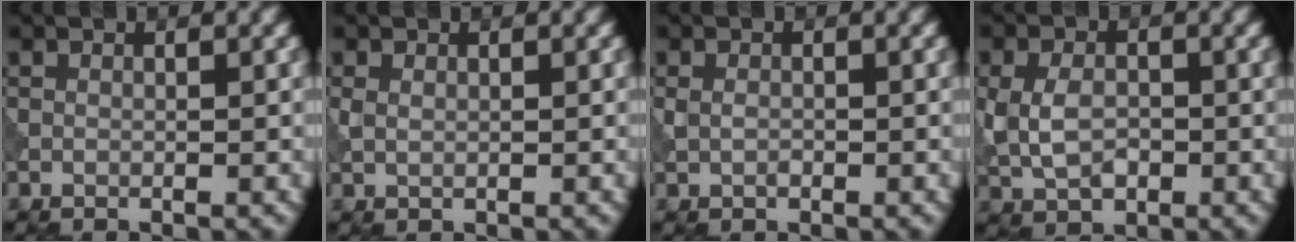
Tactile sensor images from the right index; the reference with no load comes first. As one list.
[{"total": 1.1, "force": [0.3, 0.7, 0.8], "torque": [-0.022, -0.001, 0.008]}, {"total": 1.2, "force": [-0.1, 0.7, 0.9], "torque": [-0.021, 0.000, -0.003]}, {"total": 4.4, "force": [-0.4, 3.0, 3.2], "torque": [-0.075, -0.006, -0.007]}]